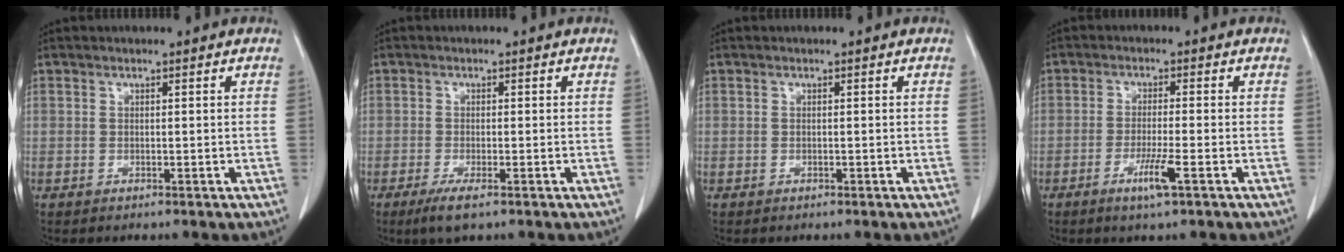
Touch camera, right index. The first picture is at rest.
{"total": 3.1, "force": [-1.8, 0.6, 2.4], "torque": [-0.048, -0.007, -0.032]}
{"total": 0.0}
{"total": 3.6, "force": [-1.7, -0.3, 3.2], "torque": [-0.064, -0.009, -0.033]}